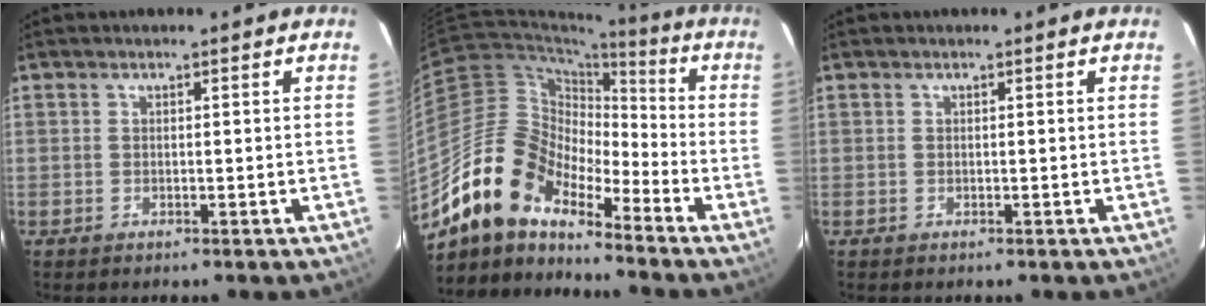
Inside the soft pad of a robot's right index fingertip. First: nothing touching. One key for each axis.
{"total": 15.6, "fx": -12.8, "fy": 5.9, "fz": 6.7, "tx": -0.120, "ty": 0.009, "tz": -0.249}
{"total": 0.0}